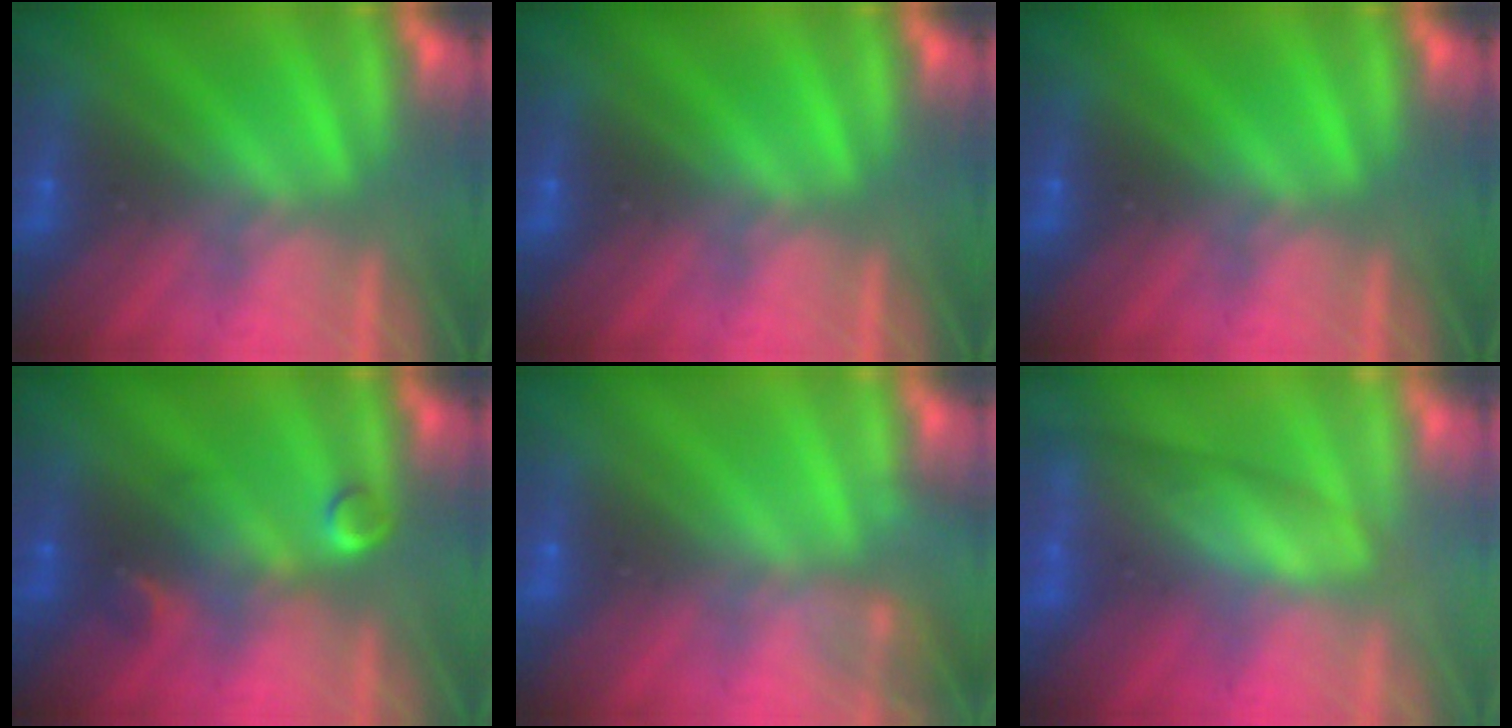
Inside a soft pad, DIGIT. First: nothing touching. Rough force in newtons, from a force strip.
{"total": 0.0}
{"total": 0.0}
{"total": 3.1}
{"total": 1.8}
{"total": 3.7}